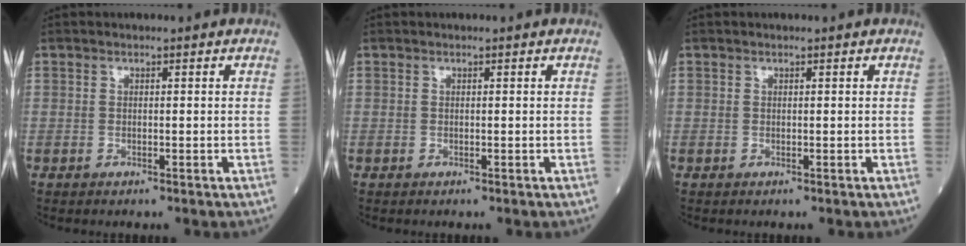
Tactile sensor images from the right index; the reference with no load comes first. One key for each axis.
{"total": 0.0}
{"total": 0.0}